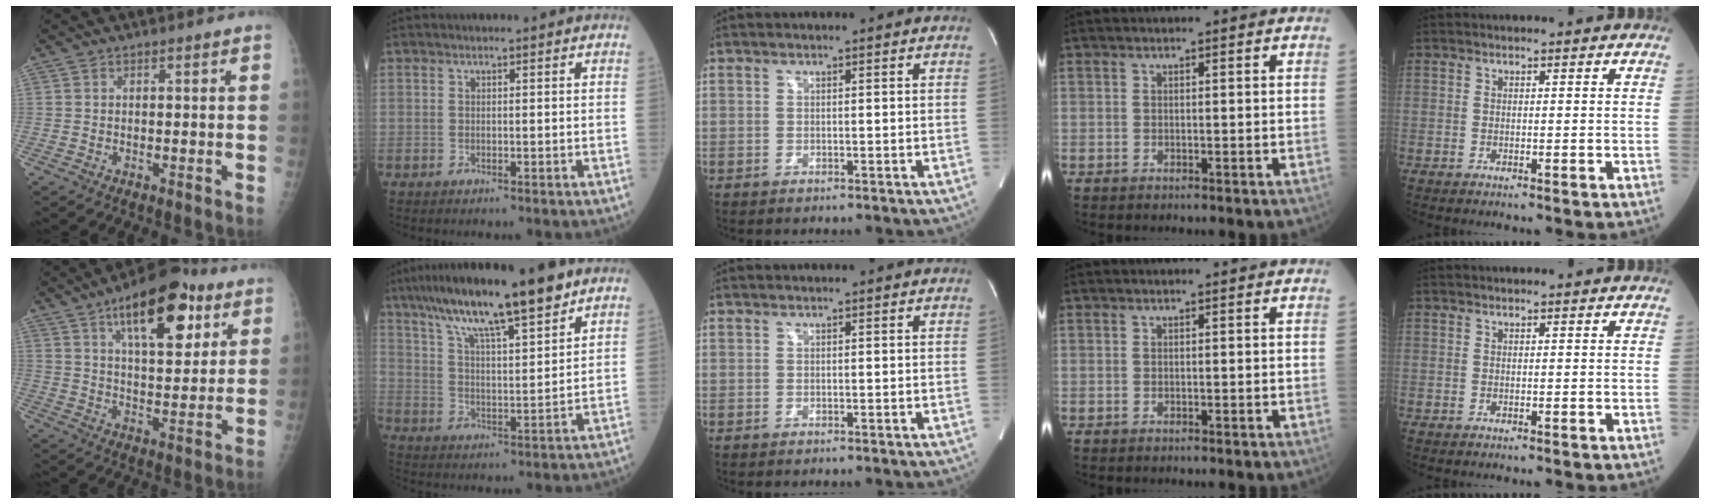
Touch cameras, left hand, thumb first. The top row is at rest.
{"thumb": {"total": 17.8, "force": [8.9, 7.7, 13.4], "torque": [-0.158, -0.026, 0.136]}, "index": {"total": 16.5, "force": [11.8, 1.7, 11.4], "torque": [-0.194, 0.023, 0.198]}}